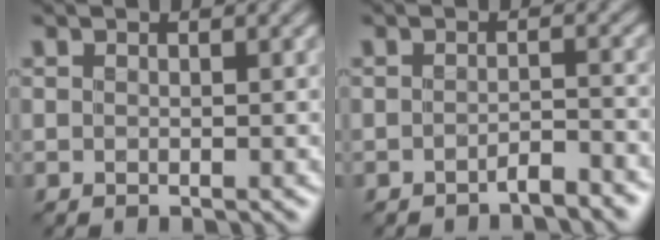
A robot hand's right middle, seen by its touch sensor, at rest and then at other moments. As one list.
[{"total": 1.7, "force": [-1.5, 0.1, 0.8], "torque": [-0.010, 0.006, -0.029]}]